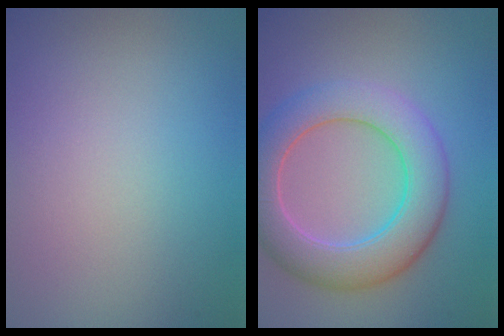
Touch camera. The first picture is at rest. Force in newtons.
{"total": 7.1, "press": 7.1, "slide": 0.3}